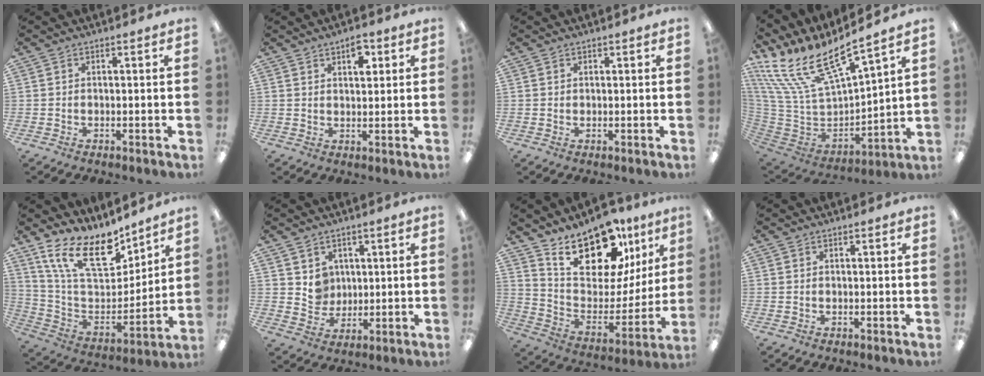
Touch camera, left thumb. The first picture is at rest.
{"total": 4.5, "force": [2.7, 2.2, 2.7], "torque": [-0.026, -0.008, 0.042]}
{"total": 0.6, "force": [0.5, 0.3, 0.0], "torque": [0.001, 0.001, 0.009]}
{"total": 19.6, "force": [14.2, 6.9, 11.6], "torque": [-0.233, -0.106, 0.249]}
{"total": 18.3, "force": [12.9, 8.0, 10.3], "torque": [-0.203, -0.077, 0.236]}
{"total": 6.0, "force": [3.1, 5.1, 0.0], "torque": [0.003, -0.025, 0.058]}
{"total": 21.0, "force": [15.8, 9.6, 10.0], "torque": [-0.160, -0.106, 0.280]}
{"total": 0.0}